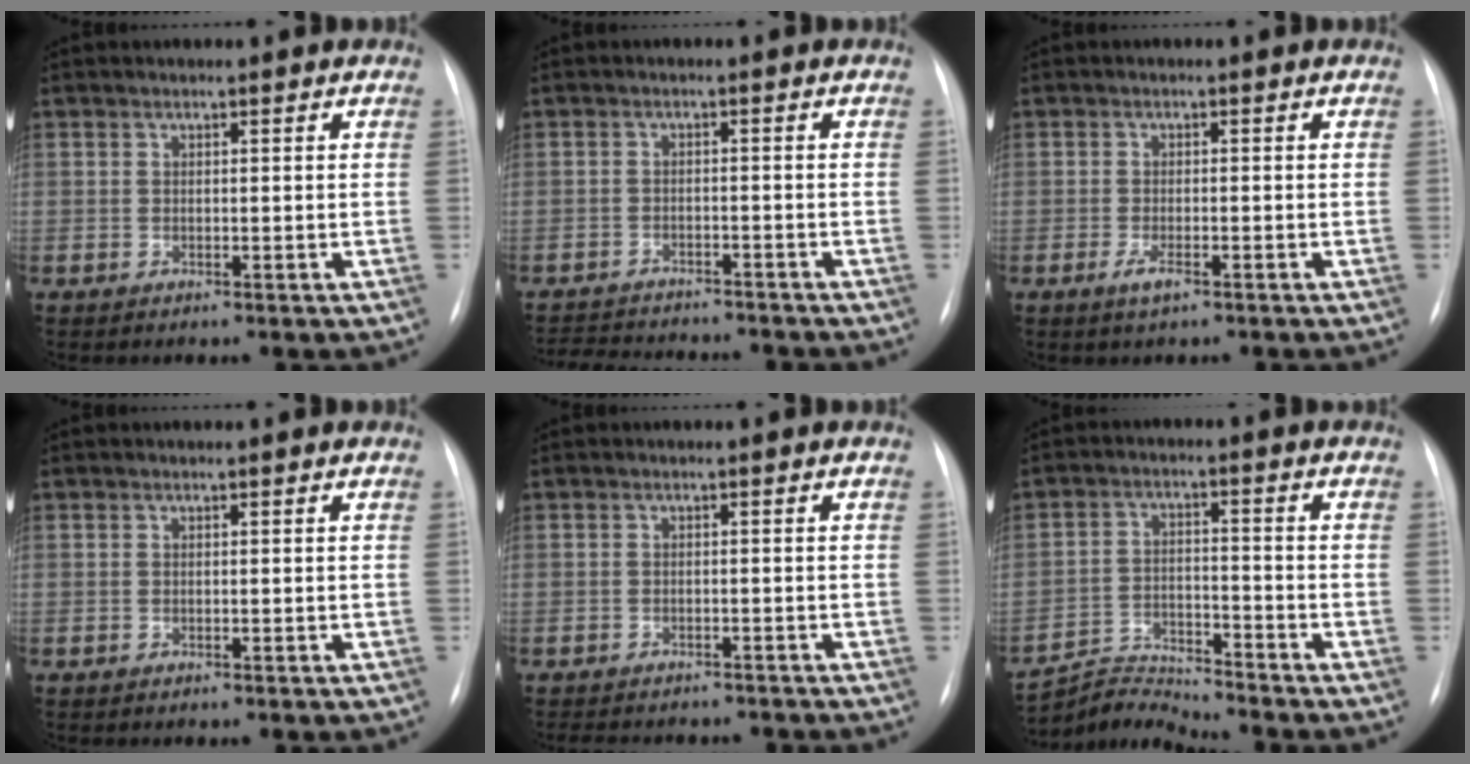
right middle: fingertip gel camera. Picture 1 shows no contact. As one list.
[{"total": 11.2, "force": [-10.4, 2.2, 3.5], "torque": [-0.066, -0.002, -0.141]}, {"total": 2.0, "force": [-1.1, 0.5, 1.6], "torque": [-0.037, -0.005, -0.019]}, {"total": 0.0}, {"total": 8.7, "force": [-7.6, 2.8, 3.0], "torque": [-0.050, -0.001, -0.094]}, {"total": 6.4, "force": [-6.0, -1.4, -1.7], "torque": [0.012, 0.001, -0.107]}]